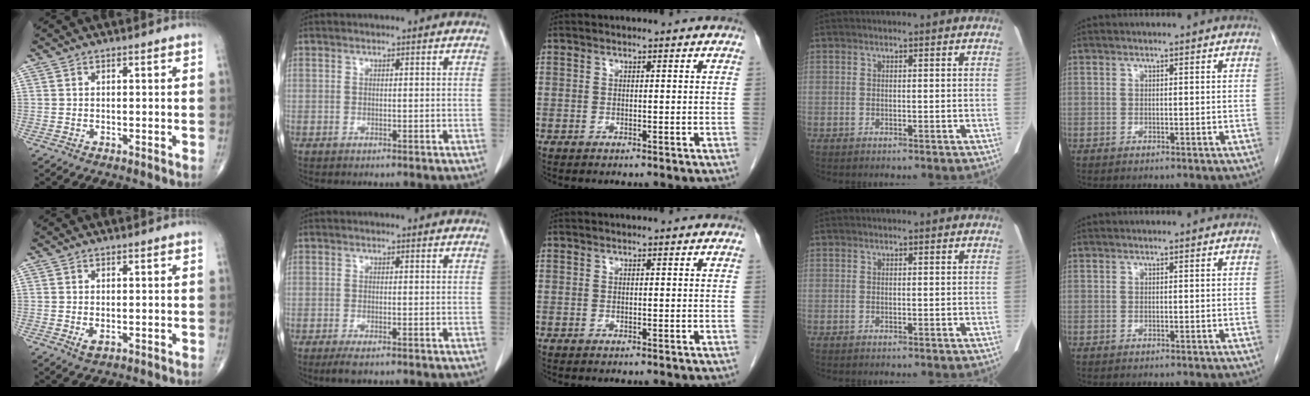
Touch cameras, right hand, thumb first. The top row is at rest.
{"thumb": {"total": 1.8, "force": [-0.4, 1.0, 1.4], "torque": [-0.027, -0.004, -0.004]}, "index": {"total": 2.4, "force": [-1.6, 0.5, 1.6], "torque": [-0.029, -0.006, -0.026]}}